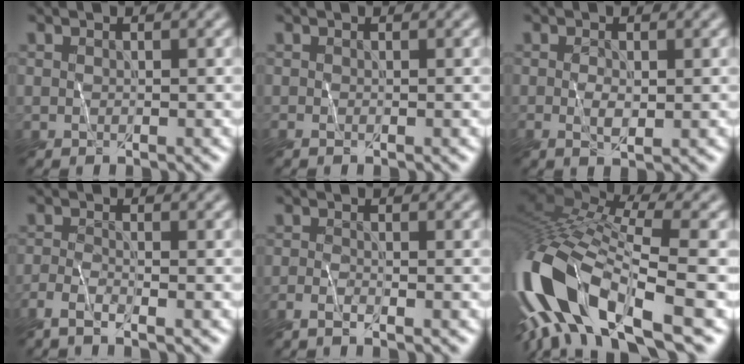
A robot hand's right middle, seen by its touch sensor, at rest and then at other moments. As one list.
[{"total": 0.0}, {"total": 1.7, "force": [-0.3, 0.5, 1.6], "torque": [-0.031, -0.001, -0.004]}, {"total": 2.4, "force": [-1.8, 0.5, 1.5], "torque": [-0.032, -0.006, -0.049]}, {"total": 1.4, "force": [-1.0, 0.3, 1.0], "torque": [-0.016, -0.001, -0.026]}, {"total": 14.4, "force": [-5.0, 5.4, 12.3], "torque": [-0.271, 0.016, -0.083]}]